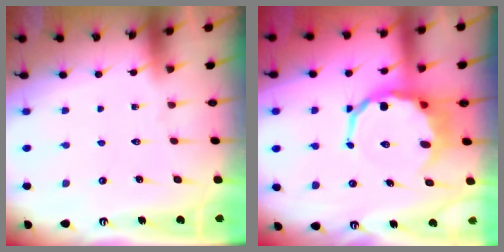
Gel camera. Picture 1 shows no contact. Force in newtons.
{"total": 9.0, "press": 8.6, "slide": 2.4}